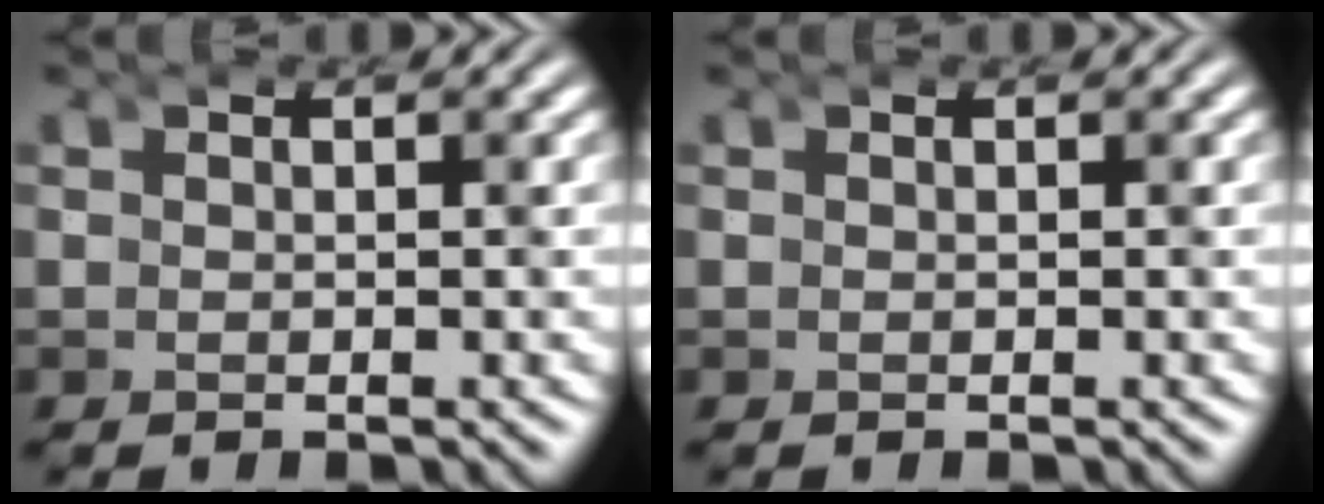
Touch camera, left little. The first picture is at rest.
{"total": 0.0}